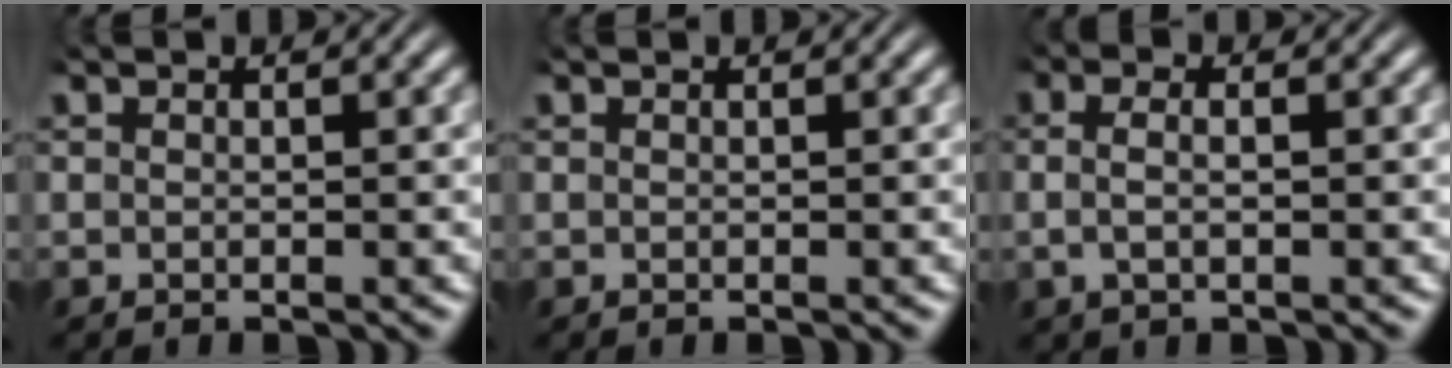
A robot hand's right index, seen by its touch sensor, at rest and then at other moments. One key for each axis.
{"total": 0.0}
{"total": 2.6, "fx": -0.1, "fy": 1.2, "fz": 2.3, "tx": -0.051, "ty": -0.002, "tz": -0.001}